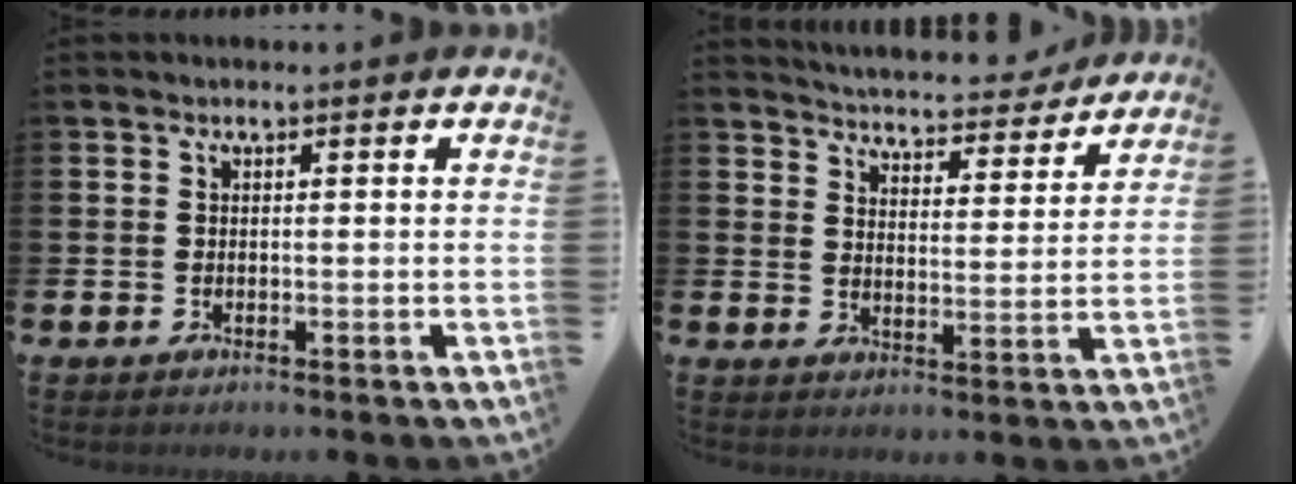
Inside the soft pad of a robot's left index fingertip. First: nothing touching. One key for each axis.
{"total": 5.0, "fx": 5.0, "fy": 0.7, "fz": 0.3, "tx": -0.024, "ty": -0.041, "tz": 0.083}